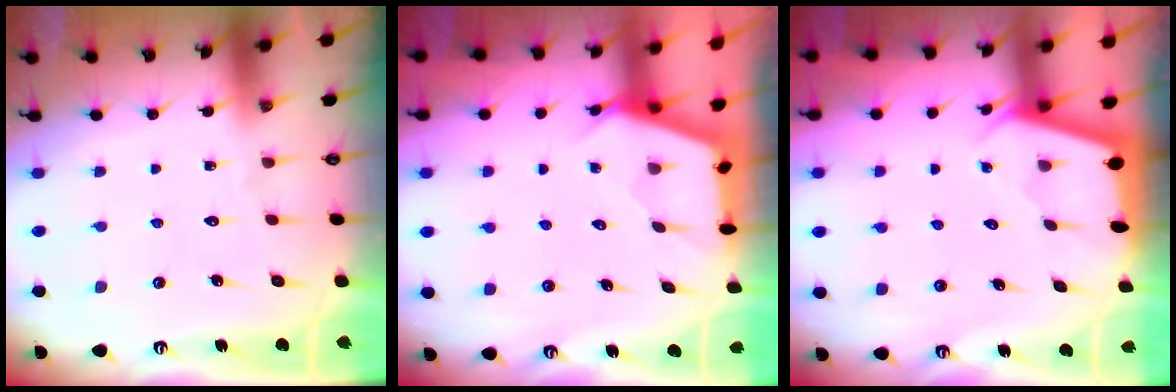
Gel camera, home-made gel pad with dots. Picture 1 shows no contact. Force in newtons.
{"total": 2.6, "press": 2.6, "slide": 0.4}
{"total": 2.2, "press": 2.2, "slide": 0.1}